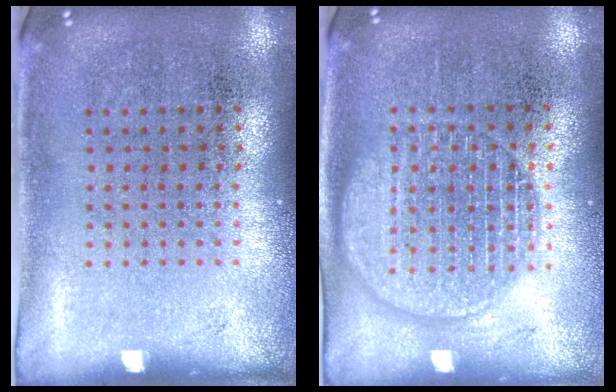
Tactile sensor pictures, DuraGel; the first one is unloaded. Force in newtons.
{"total": 1.8, "press": 1.8, "slide": 0.2}